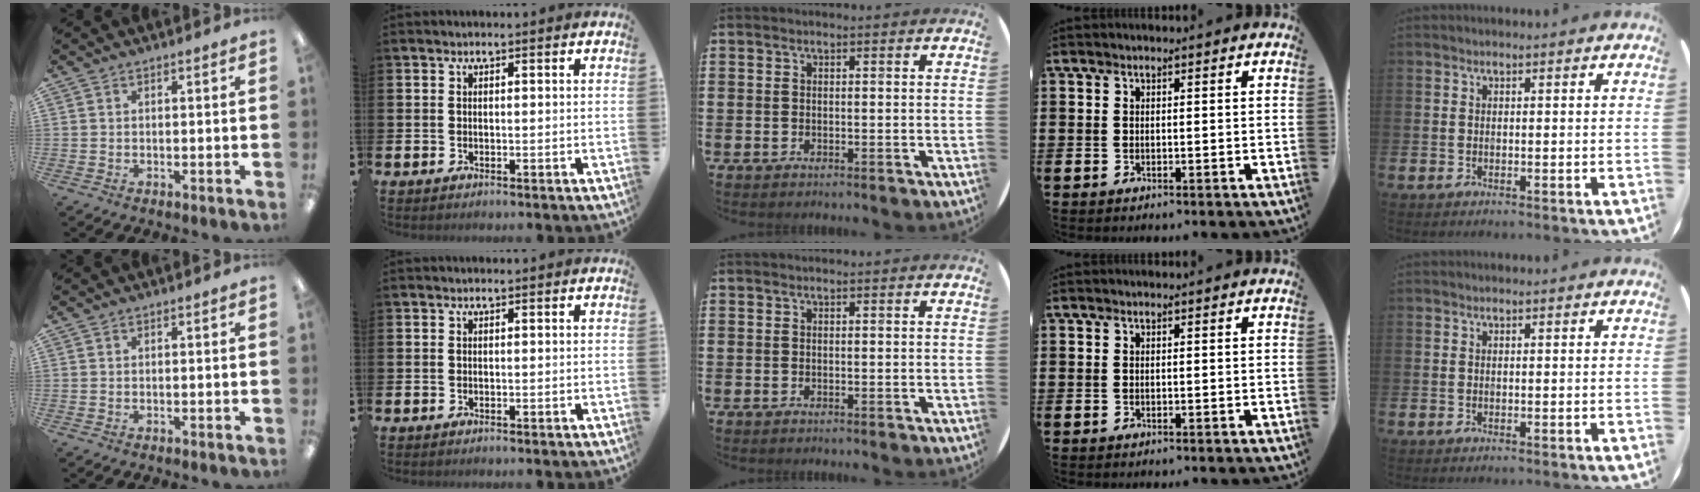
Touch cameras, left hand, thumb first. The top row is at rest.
{}